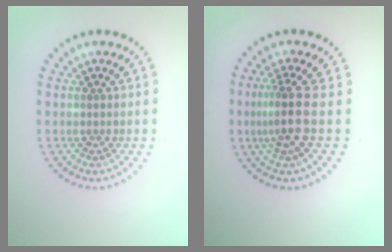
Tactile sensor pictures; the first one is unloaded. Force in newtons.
{"total": 3.4, "press": 2.6, "slide": 2.2}